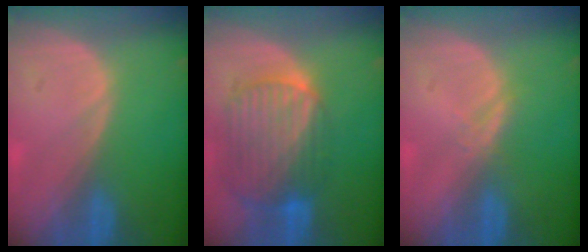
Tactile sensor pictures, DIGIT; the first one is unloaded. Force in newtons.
{"total": 10.3, "press": 8.7, "slide": 5.5}
{"total": 1.3, "press": 1.3, "slide": 0.1}